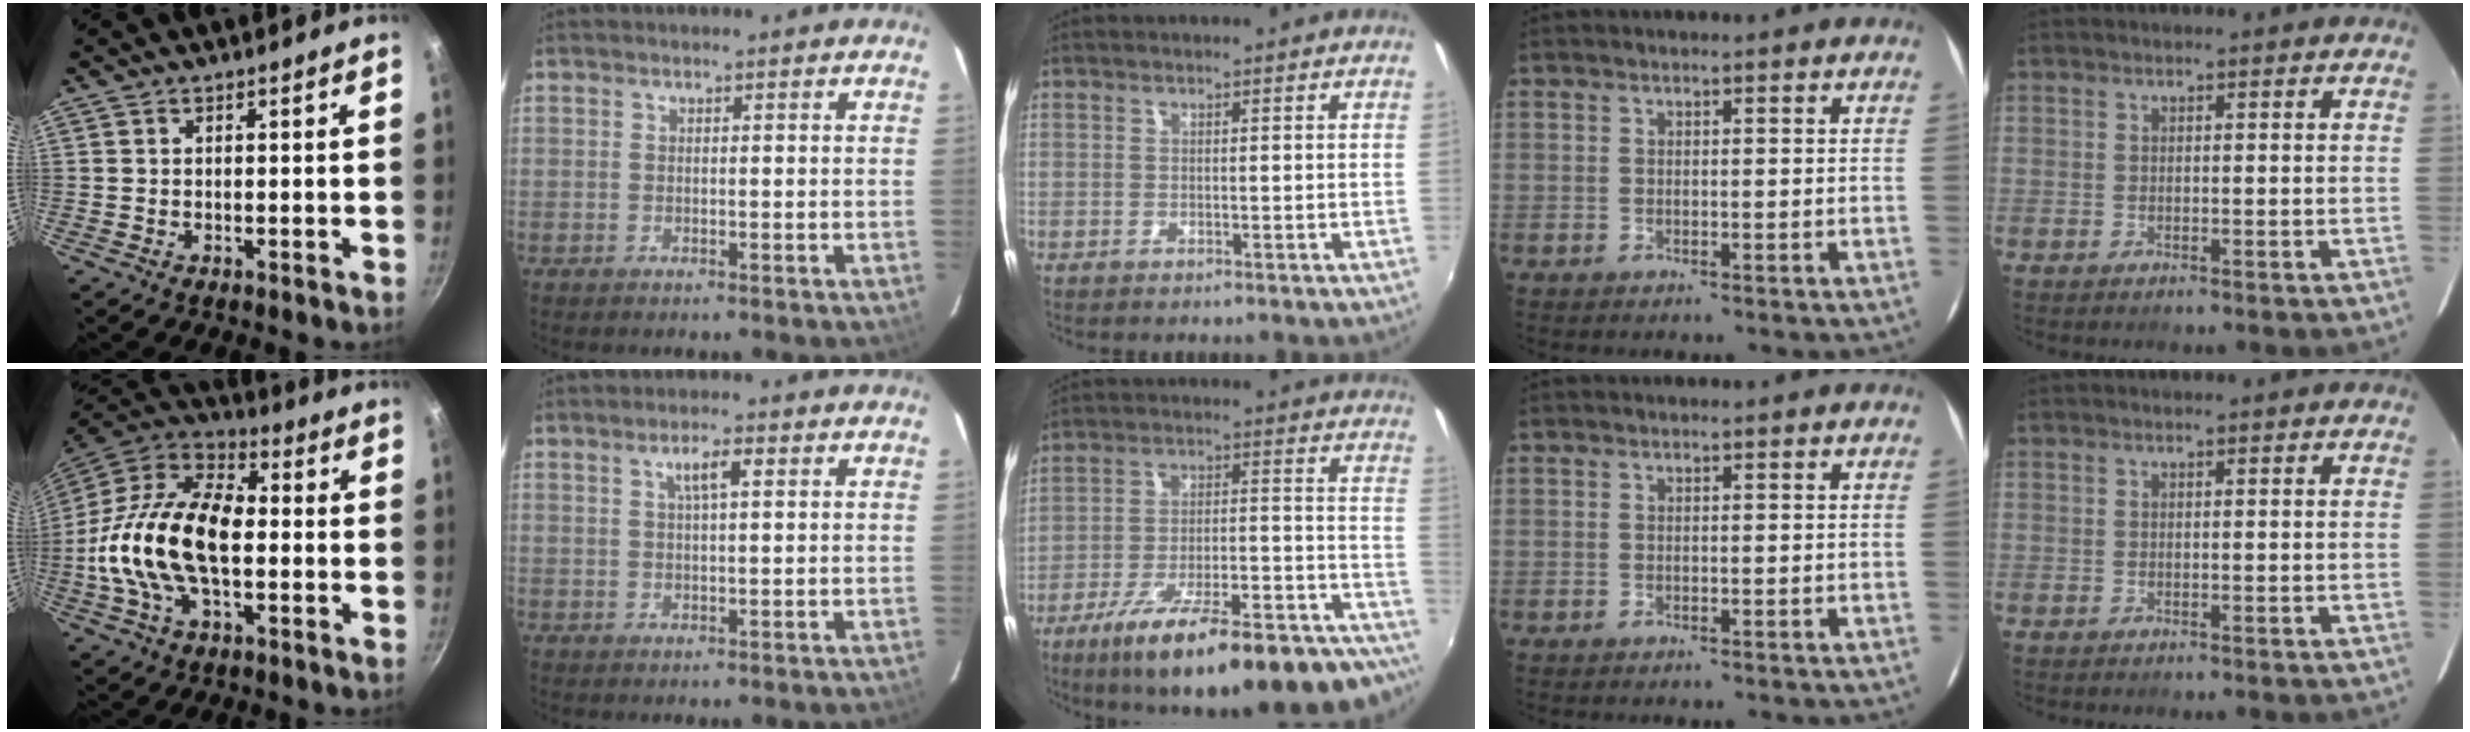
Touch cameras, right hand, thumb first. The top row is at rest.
{"thumb": {"total": 22.6, "force": [-1.8, 12.8, 18.6], "torque": [-0.335, 0.037, -0.047]}, "index": {"total": 3.6, "force": [1.5, 0.8, 3.1], "torque": [-0.056, 0.007, 0.025]}, "middle": {"total": 28.6, "force": [-22.9, 6.7, 15.8], "torque": [-0.220, -0.027, -0.315]}}